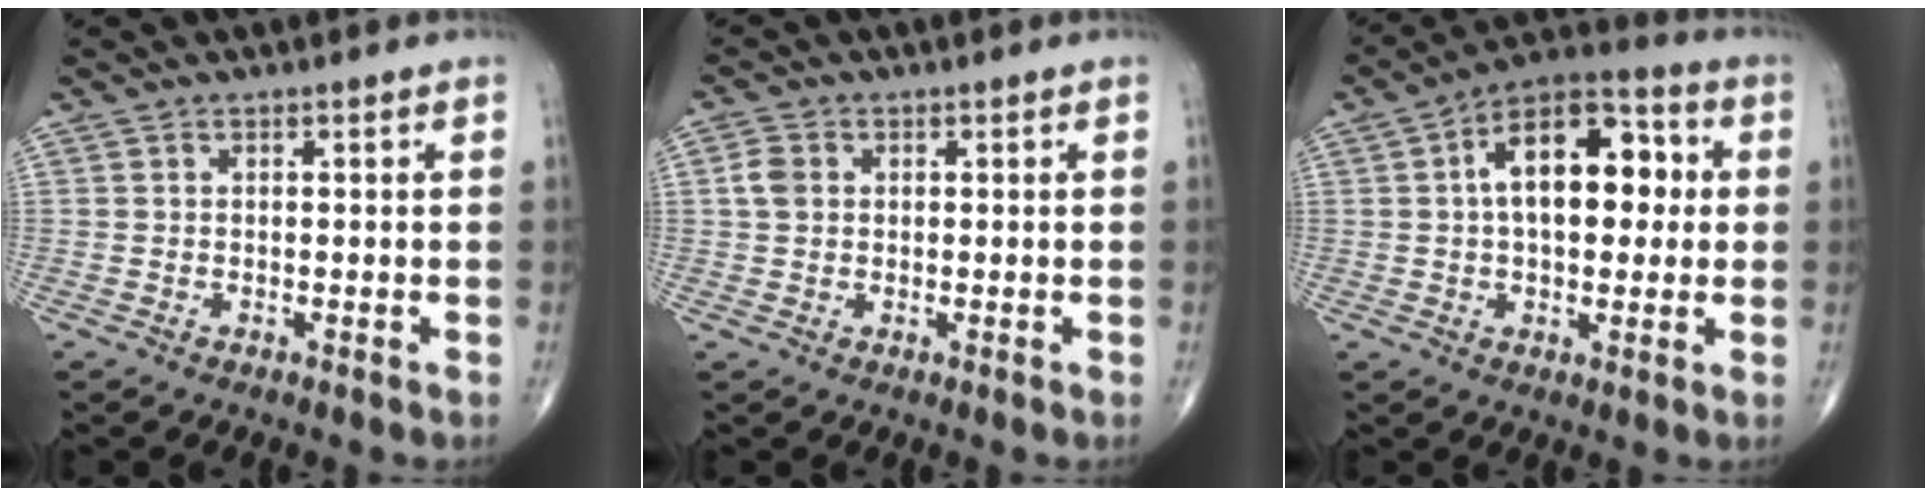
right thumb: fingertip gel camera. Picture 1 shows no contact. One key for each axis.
{"total": 3.1, "fx": 0.5, "fy": 2.5, "fz": 1.8, "tx": -0.034, "ty": 0.006, "tz": 0.007}
{"total": 15.8, "fx": 2.4, "fy": 8.7, "fz": 13.0, "tx": -0.173, "ty": 0.028, "tz": 0.028}